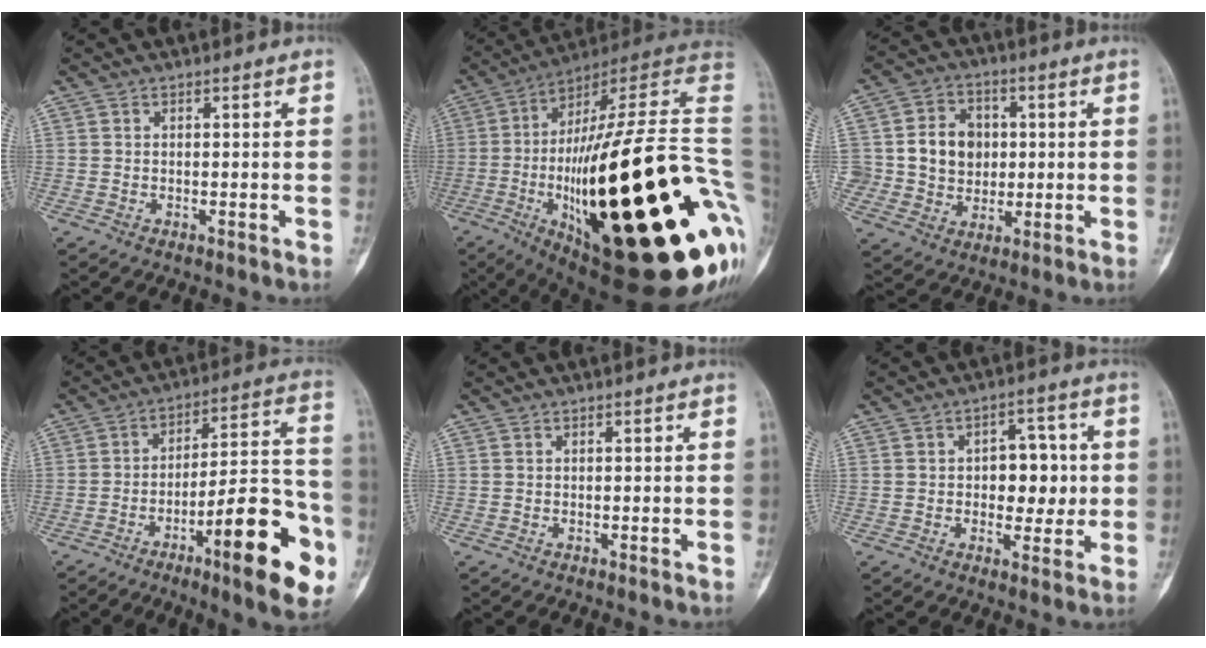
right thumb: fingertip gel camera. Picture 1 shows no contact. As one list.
[{"total": 46.6, "force": [-9.1, 12.9, 43.8], "torque": [-0.578, 0.048, -0.137]}, {"total": 11.3, "force": [1.1, 9.9, 5.3], "torque": [-0.047, 0.006, 0.024]}, {"total": 20.8, "force": [-9.0, 4.8, 18.2], "torque": [-0.239, 0.052, -0.130]}, {"total": 0.0}, {"total": 8.3, "force": [0.2, 5.4, 6.3], "torque": [-0.043, 0.010, 0.004]}]